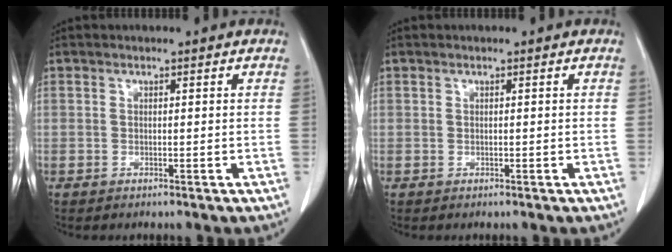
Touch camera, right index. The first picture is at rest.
{"total": 0.0}